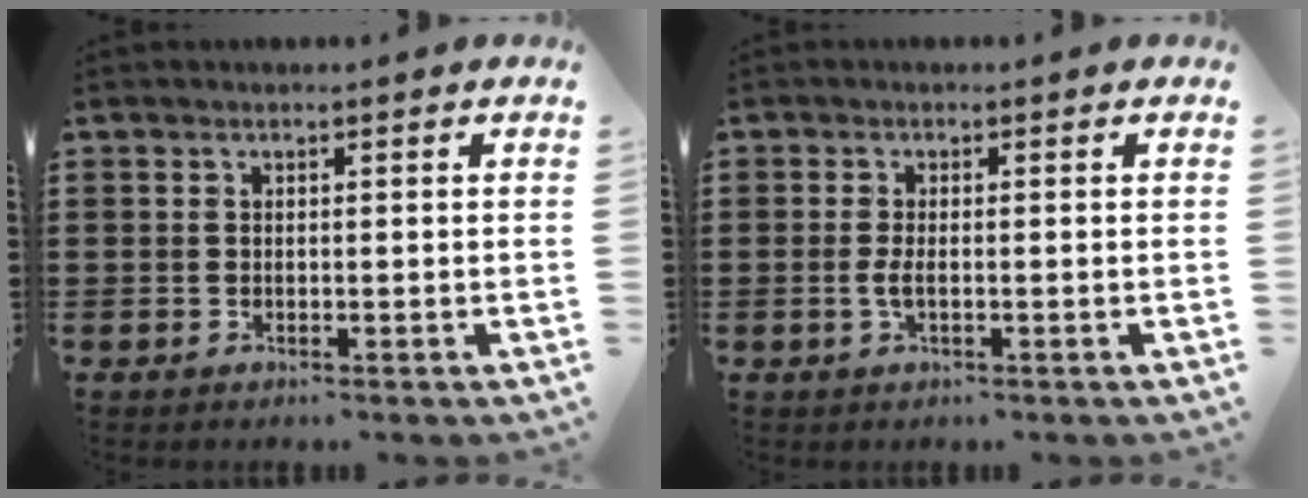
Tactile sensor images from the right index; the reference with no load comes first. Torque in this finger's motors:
{"motor_torque": [1.57, 0.56, 0.34, 0.10]}